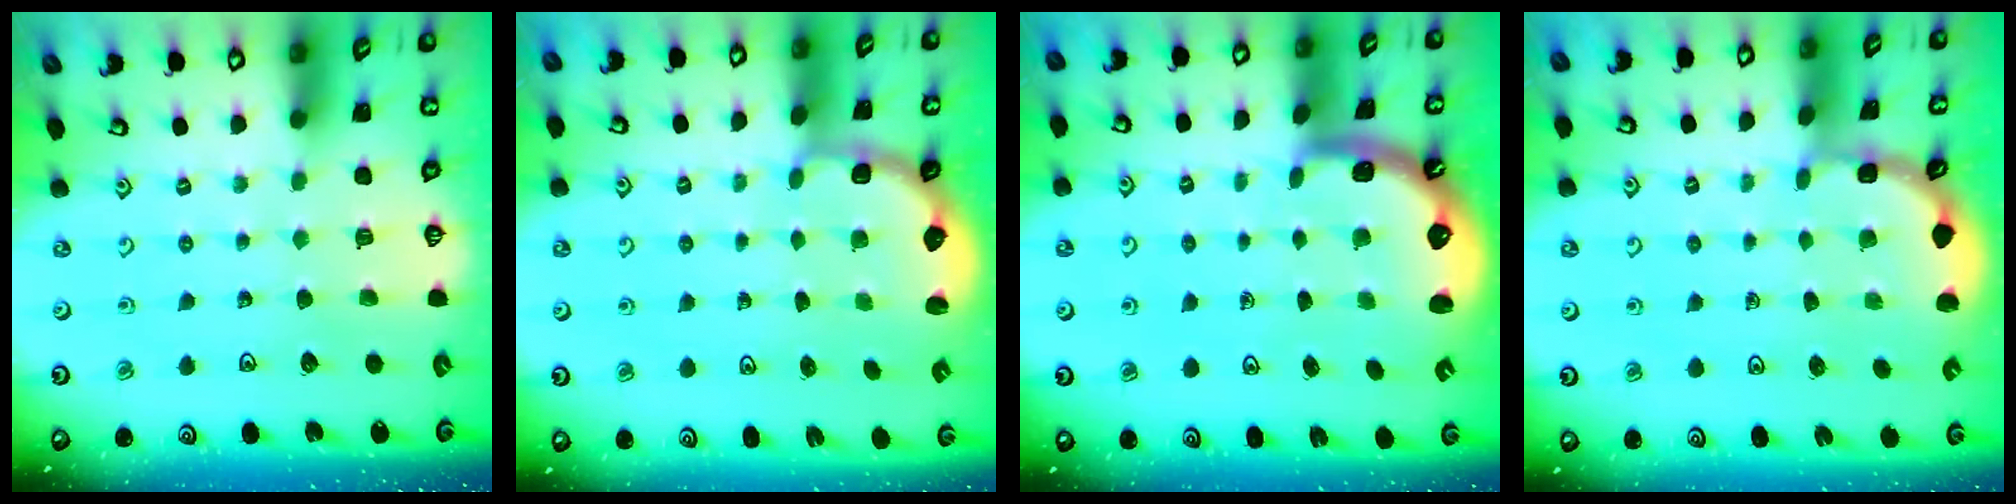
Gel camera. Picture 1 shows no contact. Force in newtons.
{"total": 2.8, "press": 2.2, "slide": 1.8}
{"total": 1.4, "press": 1.3, "slide": 0.6}
{"total": 1.7, "press": 1.7, "slide": 0.2}